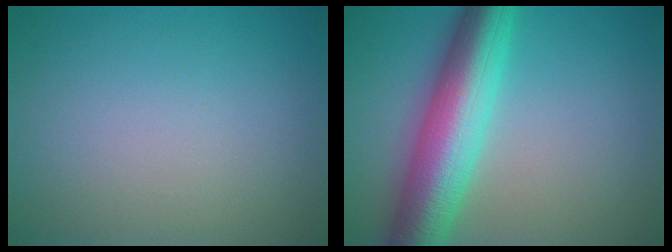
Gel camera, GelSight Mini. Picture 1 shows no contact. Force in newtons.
{"total": 9.3, "press": 9.3, "slide": 0.1}